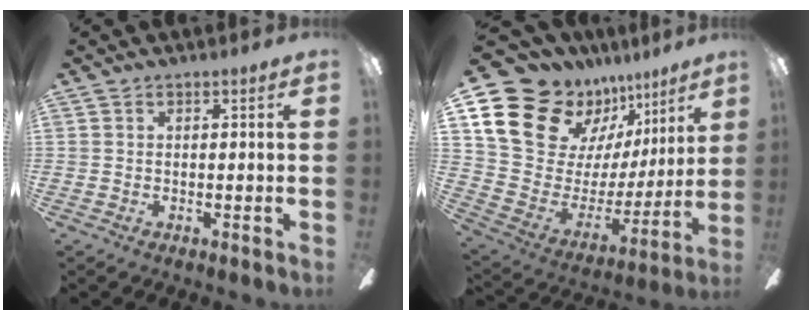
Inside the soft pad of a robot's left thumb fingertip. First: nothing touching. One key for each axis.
{"total": 19.7, "fx": 13.0, "fy": 12.3, "fz": 8.3, "tx": -0.166, "ty": -0.086, "tz": 0.256}